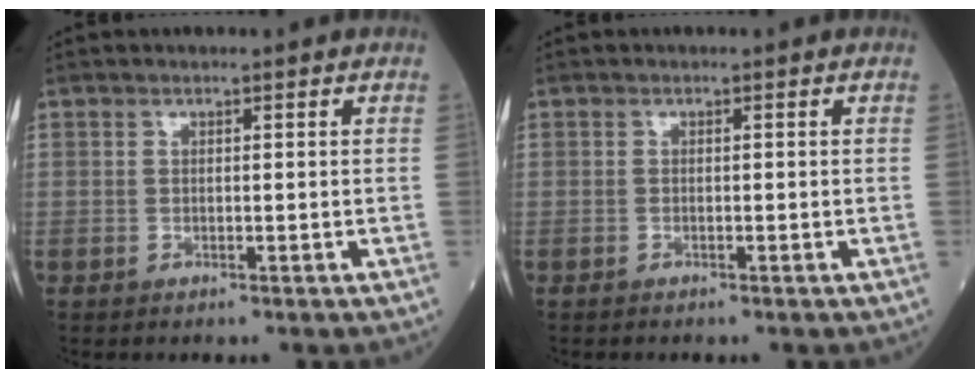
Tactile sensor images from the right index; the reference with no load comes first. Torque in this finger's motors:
{"motor_torque": [-0.06, -0.02, 0.06, 0.02]}